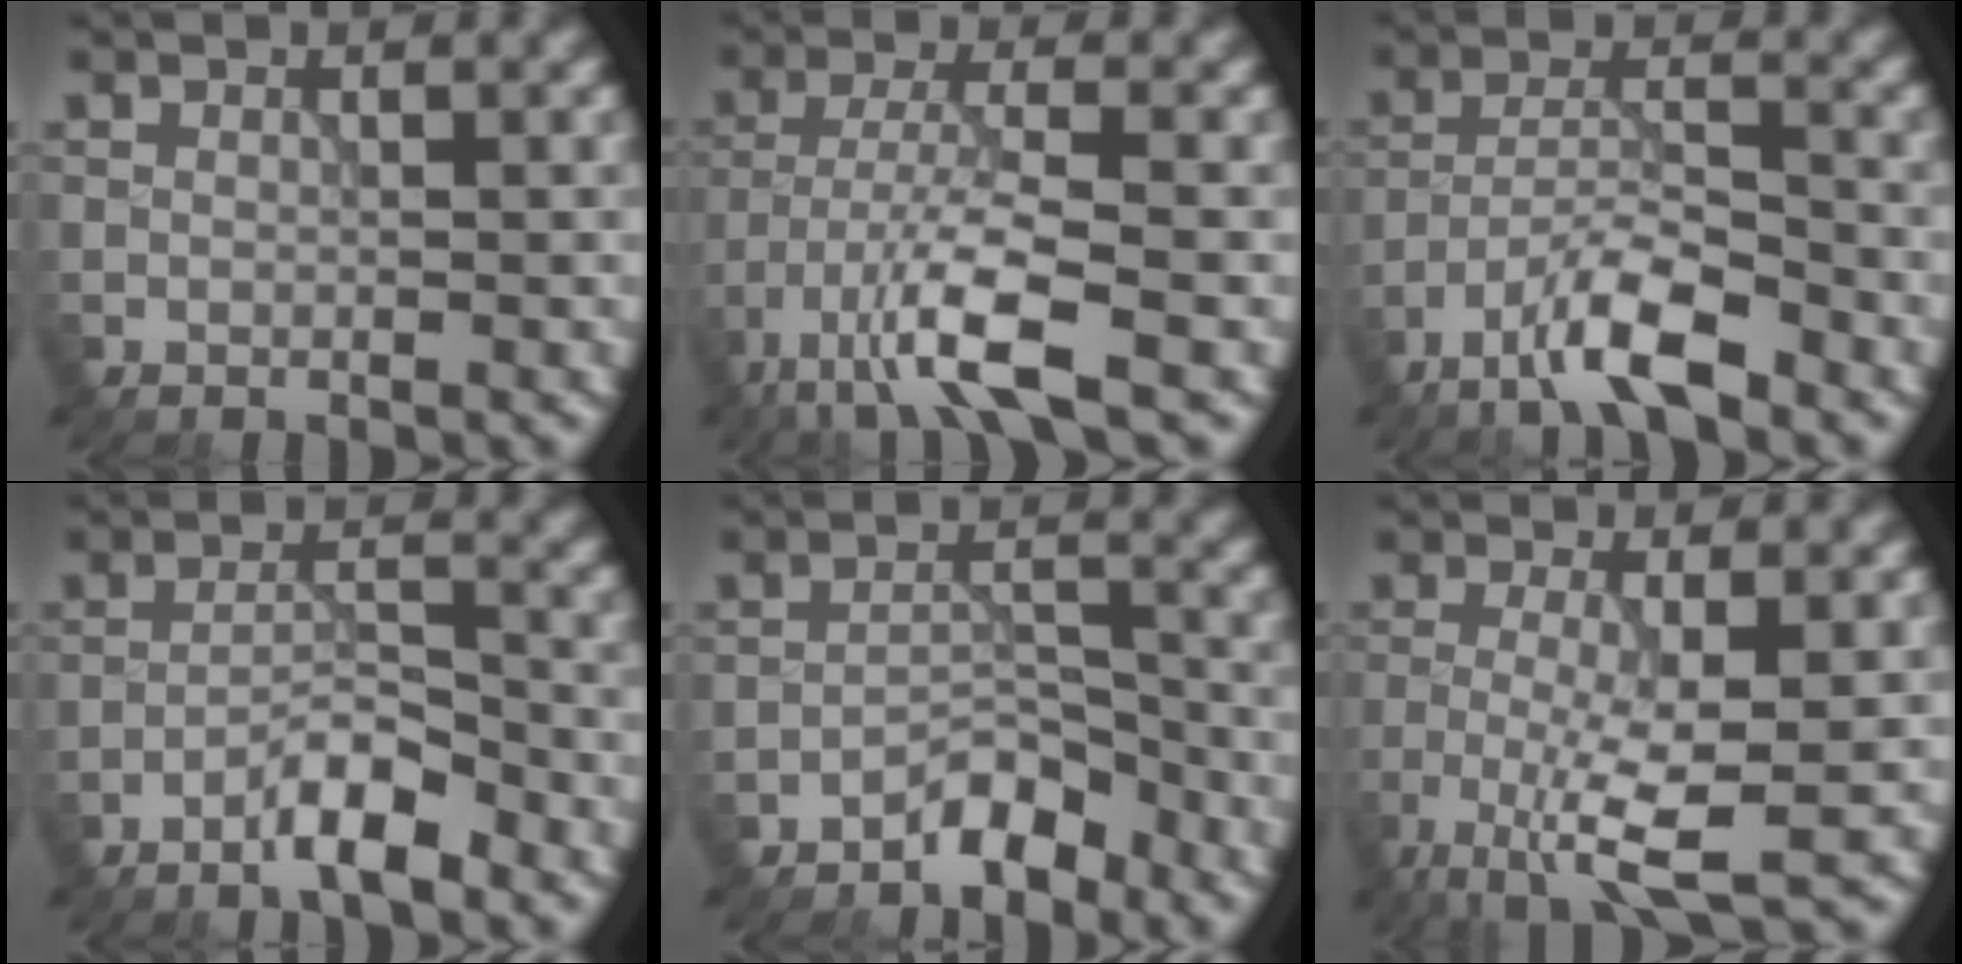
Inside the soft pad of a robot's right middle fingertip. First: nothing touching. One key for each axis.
{"total": 6.3, "fx": -3.6, "fy": 1.0, "fz": 5.0, "tx": -0.095, "ty": -0.001, "tz": -0.077}
{"total": 5.7, "fx": -4.1, "fy": 1.1, "fz": 3.8, "tx": -0.071, "ty": 0.004, "tz": -0.083}
{"total": 3.8, "fx": -2.8, "fy": 0.7, "fz": 2.5, "tx": -0.045, "ty": 0.012, "tz": -0.055}
{"total": 3.1, "fx": -2.6, "fy": 0.9, "fz": 1.3, "tx": -0.015, "ty": 0.016, "tz": -0.049}
{"total": 5.5, "fx": -2.2, "fy": 0.9, "fz": 5.0, "tx": -0.103, "ty": -0.006, "tz": -0.046}